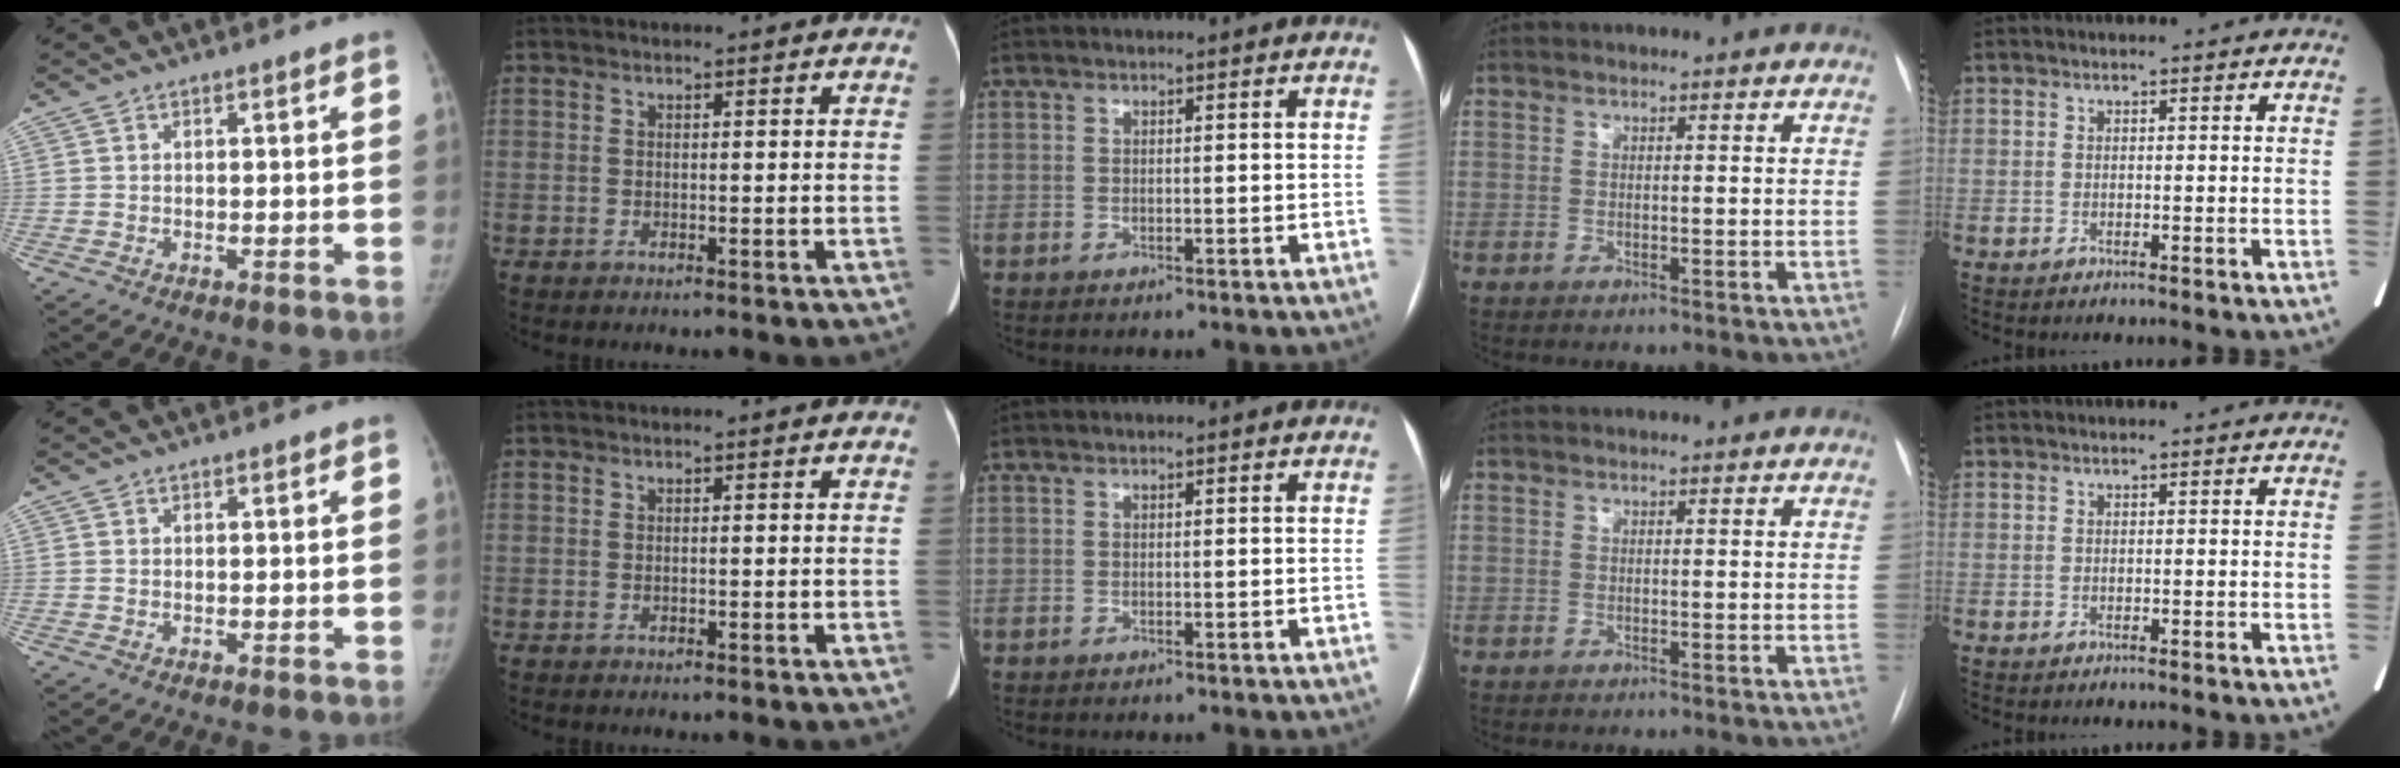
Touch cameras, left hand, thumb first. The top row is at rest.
{}